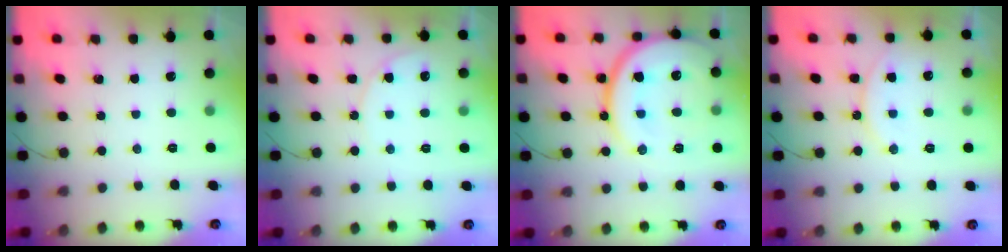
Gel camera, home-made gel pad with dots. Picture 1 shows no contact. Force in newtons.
{"total": 9.1, "press": 9.1, "slide": 0.3}
{"total": 20.0, "press": 19.9, "slide": 1.8}
{"total": 13.3, "press": 13.2, "slide": 1.1}